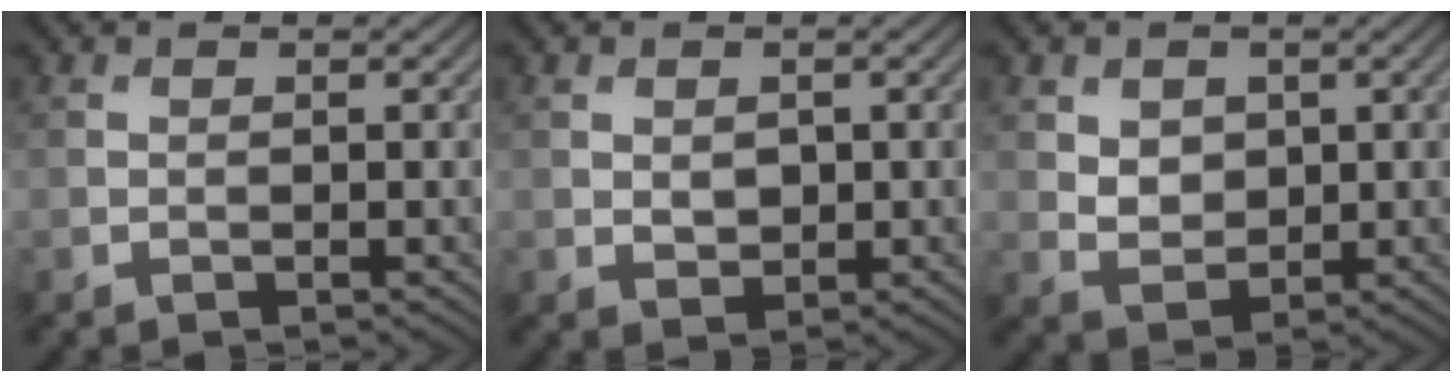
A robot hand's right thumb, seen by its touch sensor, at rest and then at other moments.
{"total": 1.7, "force": [0.2, 1.3, 1.1], "torque": [-0.025, -0.006, 0.008]}
{"total": 3.3, "force": [1.1, 2.7, 1.7], "torque": [-0.048, -0.006, 0.019]}